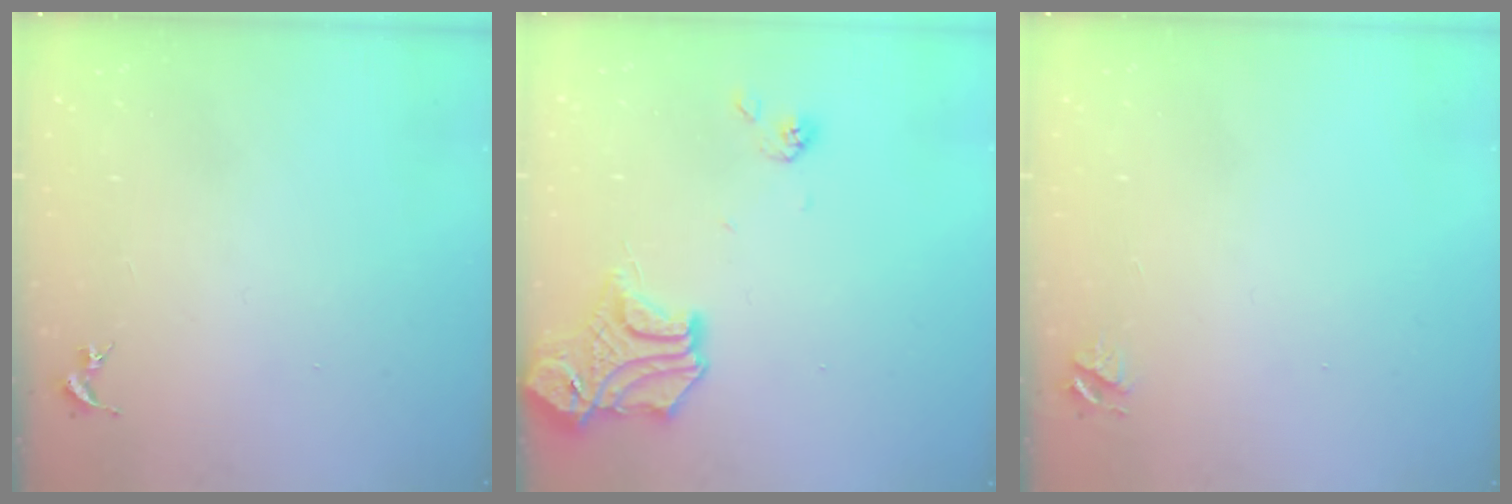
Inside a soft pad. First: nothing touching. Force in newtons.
{"total": 15.8, "press": 15.8, "slide": 1.5}
{"total": 4.0, "press": 3.9, "slide": 0.4}